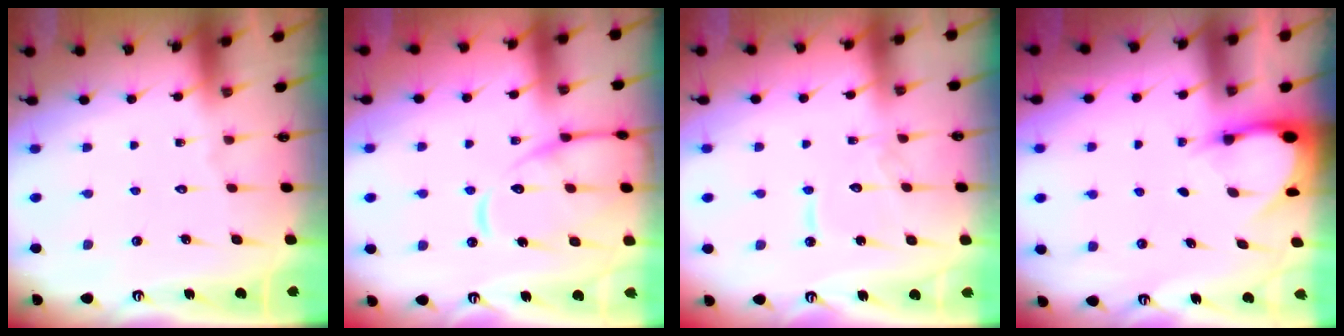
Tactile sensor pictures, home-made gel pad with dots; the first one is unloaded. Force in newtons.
{"total": 13.2, "press": 13.1, "slide": 1.3}
{"total": 7.8, "press": 7.7, "slide": 0.6}
{"total": 3.4, "press": 3.4, "slide": 0.2}